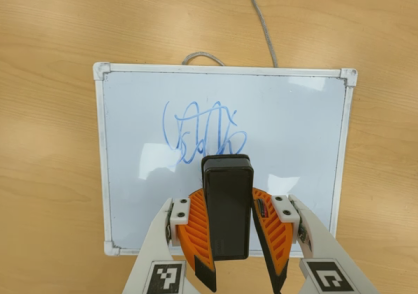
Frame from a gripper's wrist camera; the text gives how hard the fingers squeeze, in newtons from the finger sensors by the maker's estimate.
{"total": 8.7, "left": 7.7, "right": 9.7}